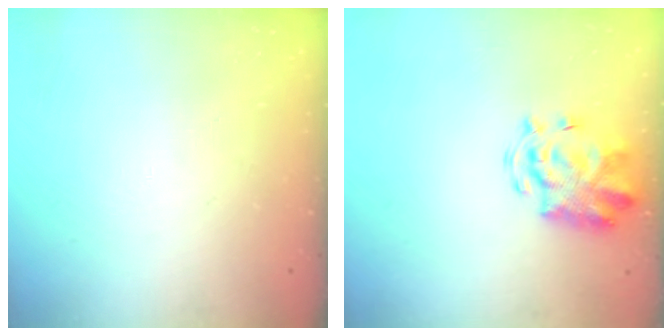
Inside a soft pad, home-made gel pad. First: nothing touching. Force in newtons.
{"total": 3.5, "press": 3.4, "slide": 1.1}